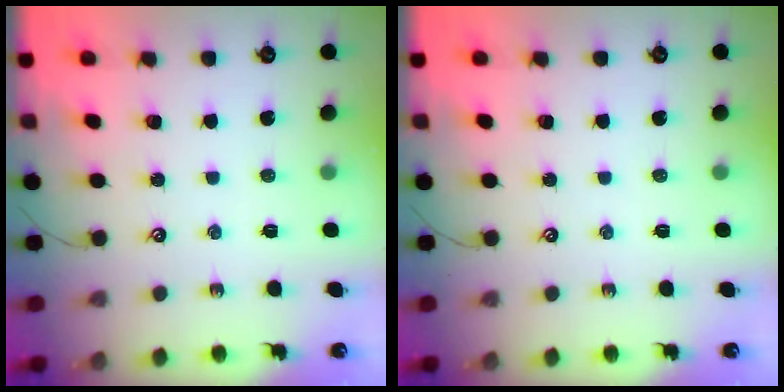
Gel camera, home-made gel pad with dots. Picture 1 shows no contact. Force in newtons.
{"total": 0.0}